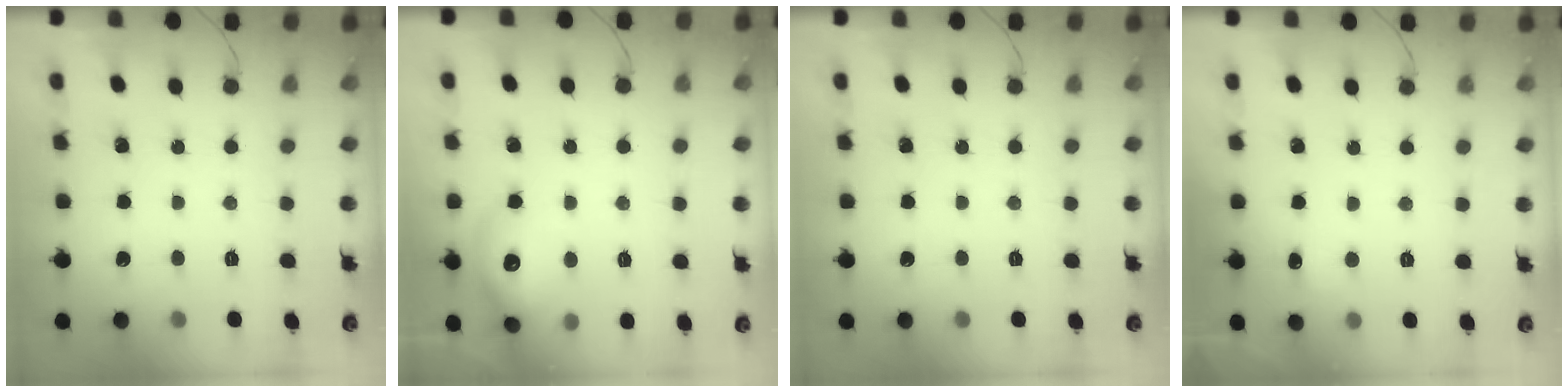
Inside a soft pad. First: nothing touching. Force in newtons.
{"total": 13.5, "press": 13.4, "slide": 1.1}
{"total": 0.0}
{"total": 3.9, "press": 3.8, "slide": 1.0}